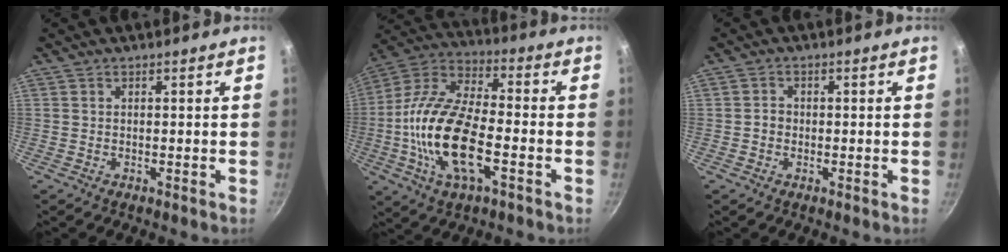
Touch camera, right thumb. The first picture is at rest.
{"total": 19.6, "force": [-4.7, 8.6, 17.0], "torque": [-0.323, 0.029, -0.106]}
{"total": 1.8, "force": [-0.4, 1.5, 0.8], "torque": [-0.008, 0.009, -0.008]}